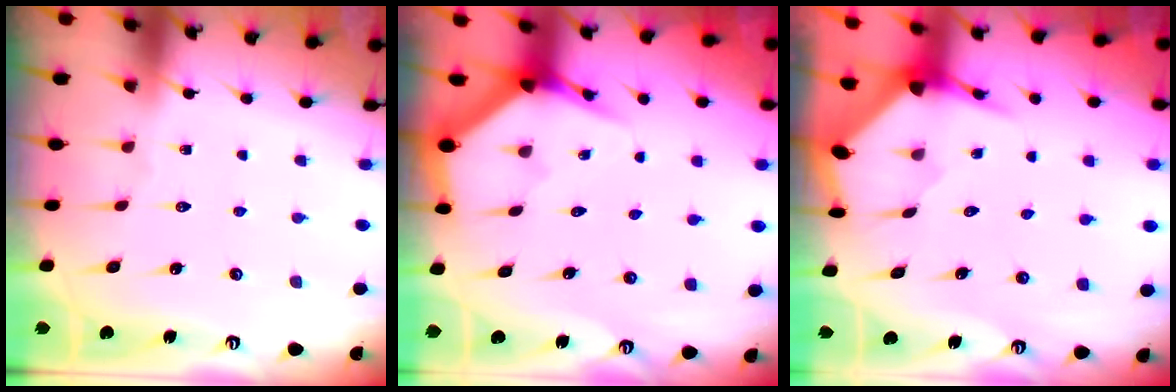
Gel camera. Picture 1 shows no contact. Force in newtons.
{"total": 4.0, "press": 4.0, "slide": 0.2}
{"total": 3.7, "press": 3.6, "slide": 0.4}